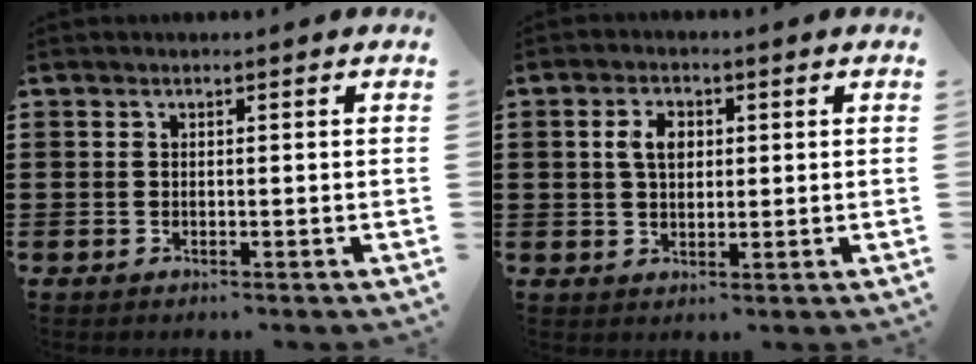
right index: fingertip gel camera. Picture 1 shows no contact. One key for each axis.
{"total": 4.1, "fx": 0.8, "fy": 2.5, "fz": 3.1, "tx": -0.068, "ty": 0.014, "tz": 0.012}